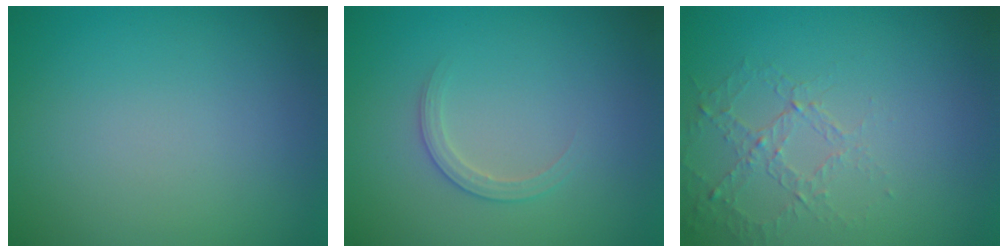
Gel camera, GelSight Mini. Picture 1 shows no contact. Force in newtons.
{"total": 1.6, "press": 1.6, "slide": 0.1}
{"total": 1.4, "press": 0.8, "slide": 1.2}